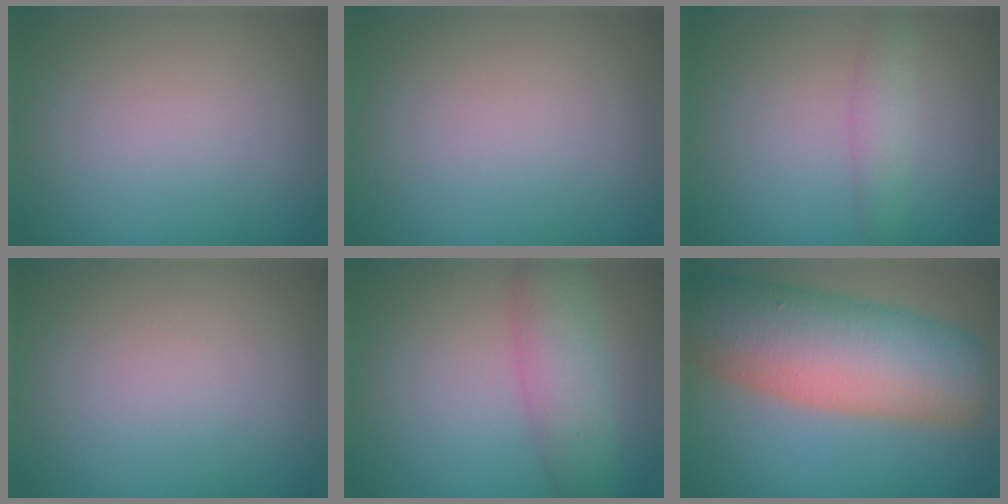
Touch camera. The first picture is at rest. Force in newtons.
{"total": 0.0}
{"total": 1.9, "press": 1.9, "slide": 0.1}
{"total": 0.0}
{"total": 4.5, "press": 4.5, "slide": 0.2}
{"total": 12.3, "press": 12.3, "slide": 0.8}